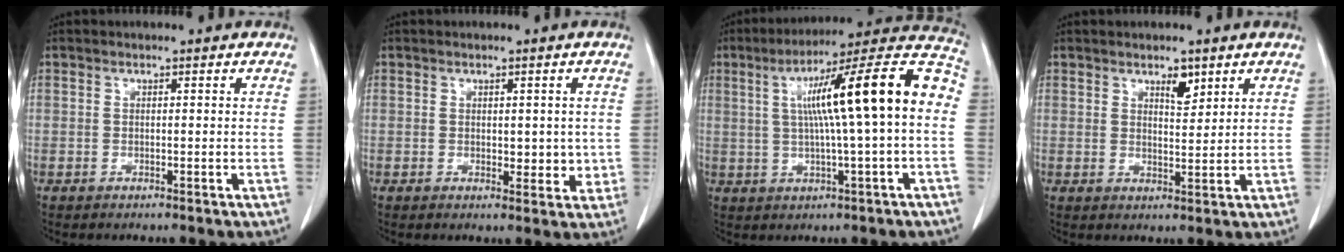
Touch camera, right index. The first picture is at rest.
{"total": 3.7, "force": [0.2, 2.2, 2.9], "torque": [-0.025, -0.004, 0.008]}
{"total": 17.7, "force": [1.8, 0.7, 17.6], "torque": [-0.260, 0.039, 0.022]}
{"total": 3.2, "force": [2.2, 1.1, 2.0], "torque": [-0.031, -0.005, 0.038]}